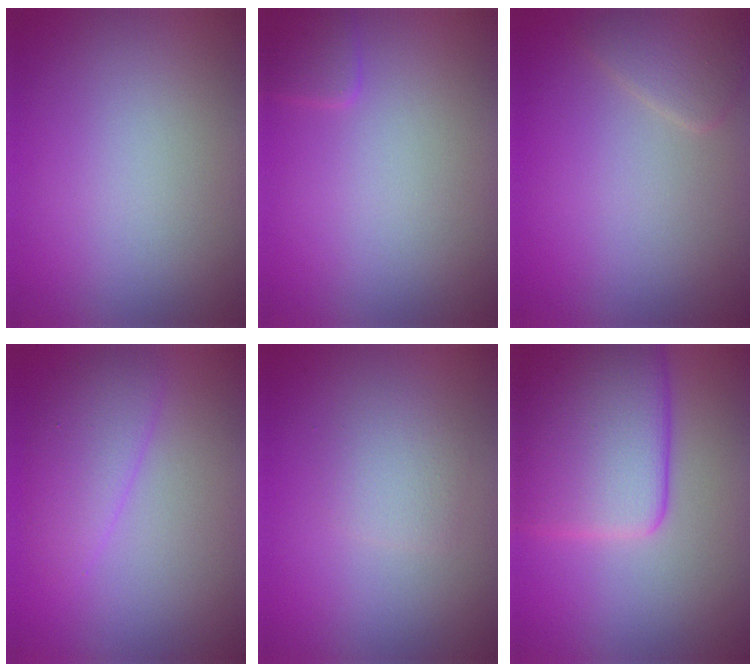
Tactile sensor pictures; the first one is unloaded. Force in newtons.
{"total": 1.3, "press": 1.3, "slide": 0.1}
{"total": 1.8, "press": 1.8, "slide": 0.1}
{"total": 2.8, "press": 2.8, "slide": 0.2}
{"total": 1.9, "press": 1.9, "slide": 0.1}
{"total": 9.1, "press": 9.0, "slide": 0.4}